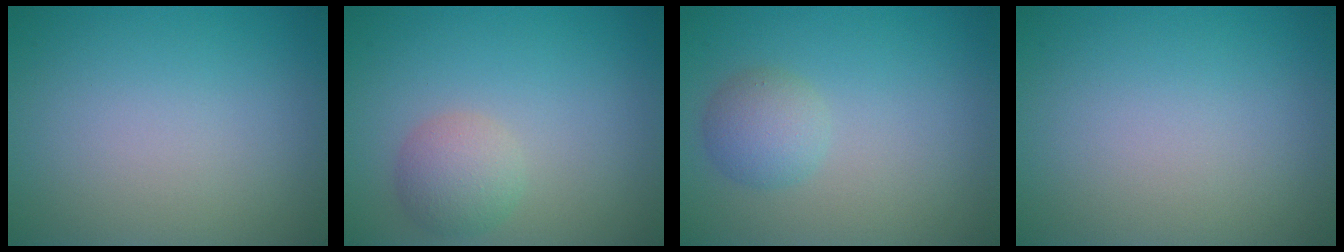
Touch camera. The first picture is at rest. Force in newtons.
{"total": 2.7, "press": 2.7, "slide": 0.1}
{"total": 2.4, "press": 2.4, "slide": 0.2}
{"total": 0.0}